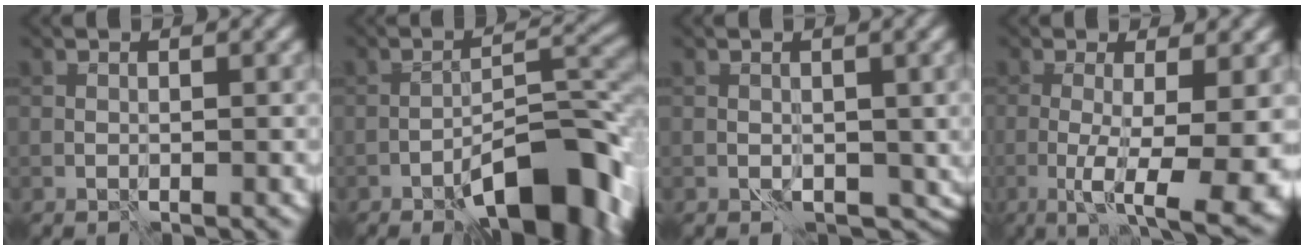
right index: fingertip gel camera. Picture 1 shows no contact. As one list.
[{"total": 9.0, "force": [-5.5, 2.8, 6.6], "torque": [-0.087, 0.019, -0.087]}, {"total": 3.5, "force": [-0.9, 2.4, 2.3], "torque": [-0.020, -0.008, -0.009]}, {"total": 9.2, "force": [-2.2, 2.4, 8.6], "torque": [-0.124, -0.013, -0.025]}]